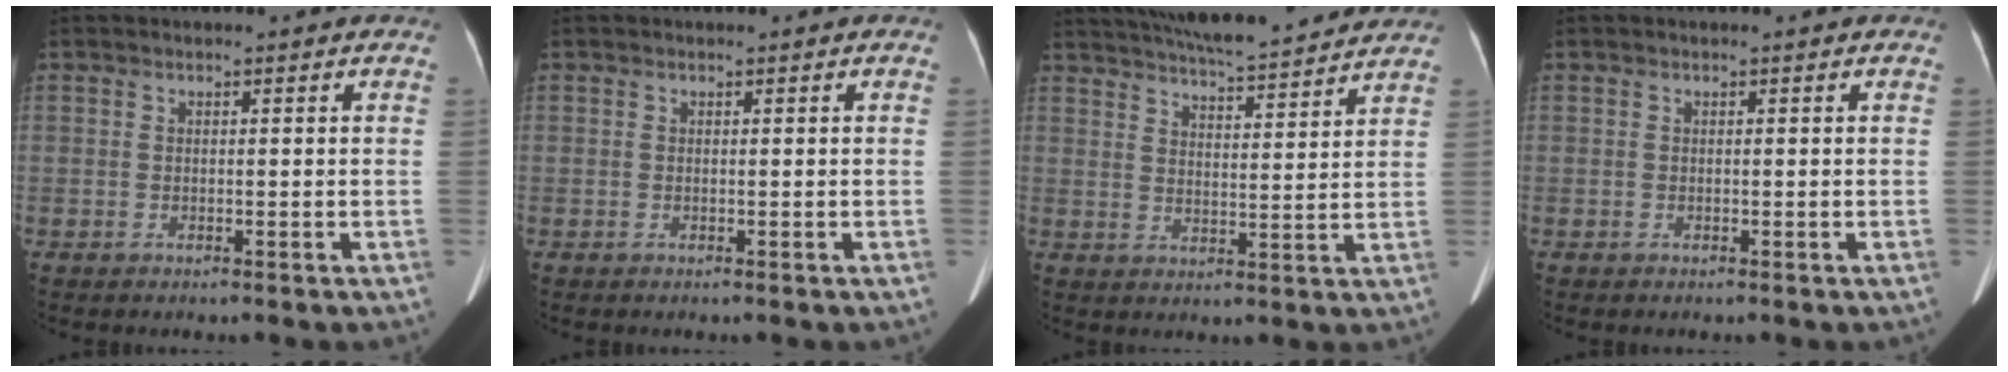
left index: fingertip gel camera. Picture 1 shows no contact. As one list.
[{"total": 0.0}, {"total": 16.9, "force": [15.3, 1.4, 6.9], "torque": [-0.119, 0.024, 0.222]}, {"total": 0.0}]